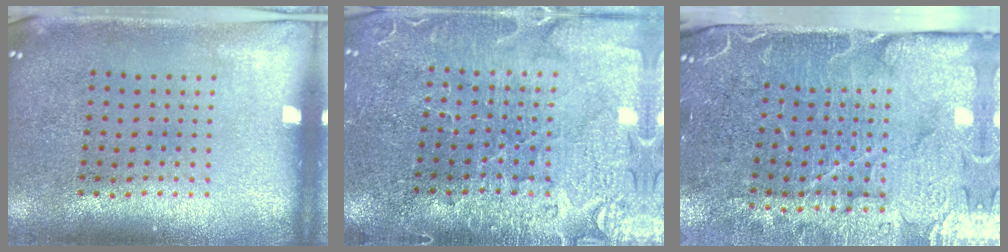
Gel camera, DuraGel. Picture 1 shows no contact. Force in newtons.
{"total": 3.7, "press": 3.5, "slide": 1.1}
{"total": 4.9, "press": 4.1, "slide": 2.7}